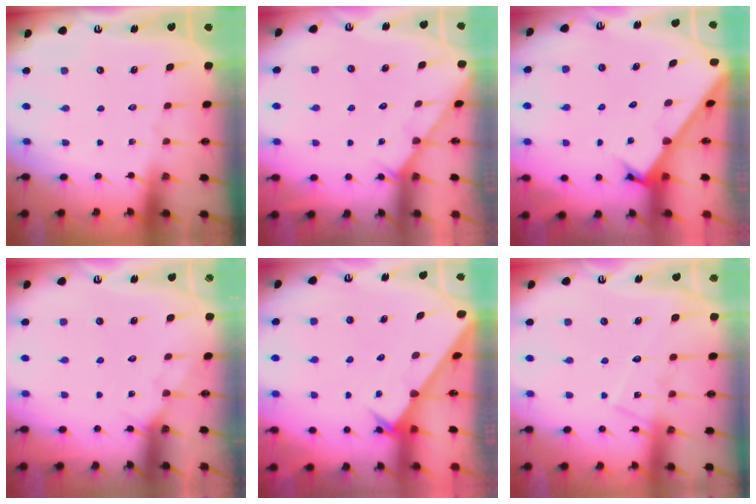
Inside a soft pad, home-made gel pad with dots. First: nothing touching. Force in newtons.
{"total": 4.6, "press": 4.6, "slide": 0.4}
{"total": 2.7, "press": 2.7, "slide": 0.2}
{"total": 3.8, "press": 3.8, "slide": 0.4}
{"total": 2.9, "press": 2.9, "slide": 0.1}
{"total": 11.5, "press": 11.4, "slide": 1.0}